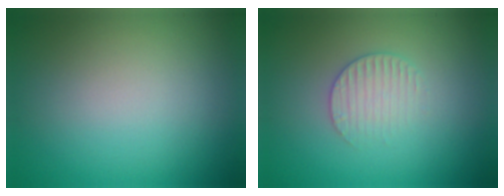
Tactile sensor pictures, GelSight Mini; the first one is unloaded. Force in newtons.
{"total": 2.2, "press": 2.1, "slide": 0.5}